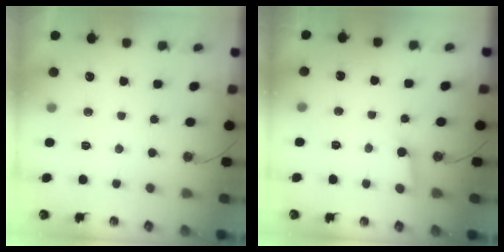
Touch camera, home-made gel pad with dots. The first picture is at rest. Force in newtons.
{"total": 2.6, "press": 2.6, "slide": 0.3}